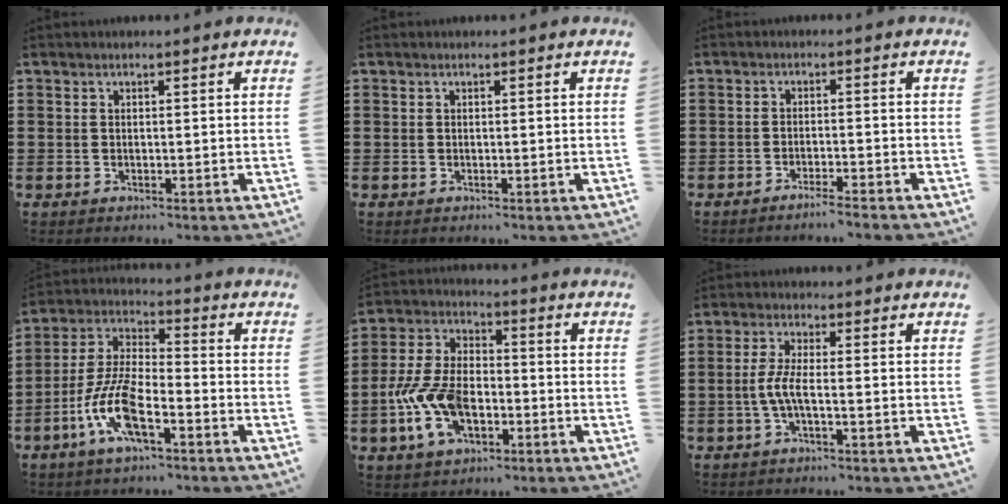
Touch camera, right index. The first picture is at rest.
{"total": 0.0}
{"total": 2.3, "force": [-2.1, -0.4, 0.8], "torque": [-0.014, 0.000, -0.041]}
{"total": 9.8, "force": [-4.6, 3.2, 8.0], "torque": [-0.193, -0.008, -0.092]}
{"total": 10.1, "force": [-3.3, 5.7, 7.7], "torque": [-0.194, -0.003, -0.064]}
{"total": 4.0, "force": [-1.1, 0.6, 3.8], "torque": [-0.097, -0.009, -0.032]}